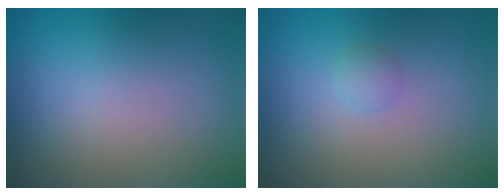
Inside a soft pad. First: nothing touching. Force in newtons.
{"total": 0.9, "press": 0.9, "slide": 0.1}